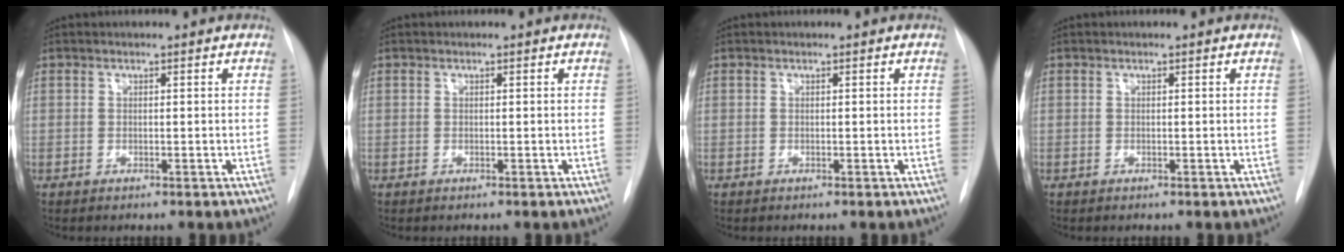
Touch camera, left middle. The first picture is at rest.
{"total": 0.0}
{"total": 0.0}
{"total": 0.0}